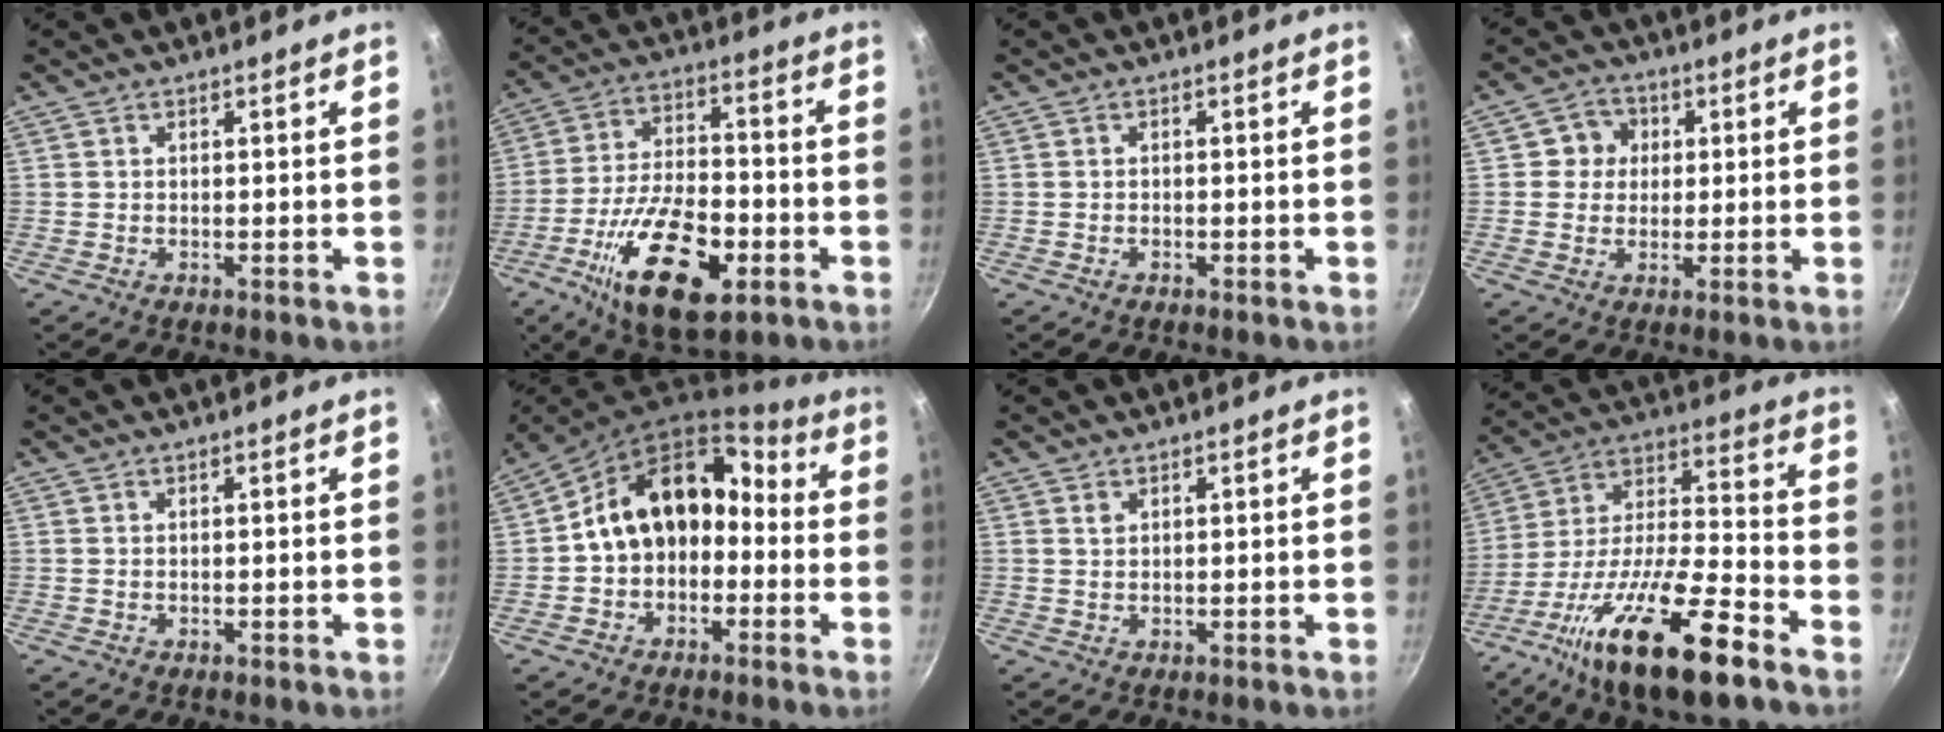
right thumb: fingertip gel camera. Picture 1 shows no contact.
{"total": 19.4, "force": [-7.9, 8.5, 15.6], "torque": [-0.265, 0.025, -0.138]}
{"total": 0.7, "force": [-0.5, 0.2, 0.4], "torque": [-0.013, 0.002, -0.009]}
{"total": 5.1, "force": [1.0, 4.7, 1.5], "torque": [0.011, 0.003, 0.008]}
{"total": 0.0}
{"total": 14.0, "force": [-1.5, 10.5, 9.1], "torque": [-0.103, 0.071, -0.036]}
{"total": 1.1, "force": [0.6, 0.7, 0.6], "torque": [-0.010, -0.002, 0.012]}
{"total": 23.5, "force": [-13.0, 6.4, 18.5], "torque": [-0.306, 0.059, -0.235]}